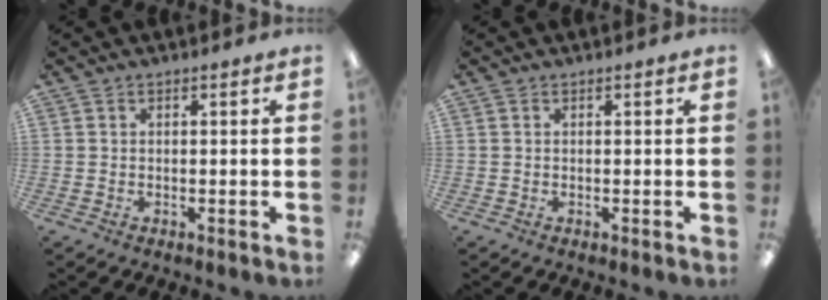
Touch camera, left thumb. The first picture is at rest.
{"total": 0.0}